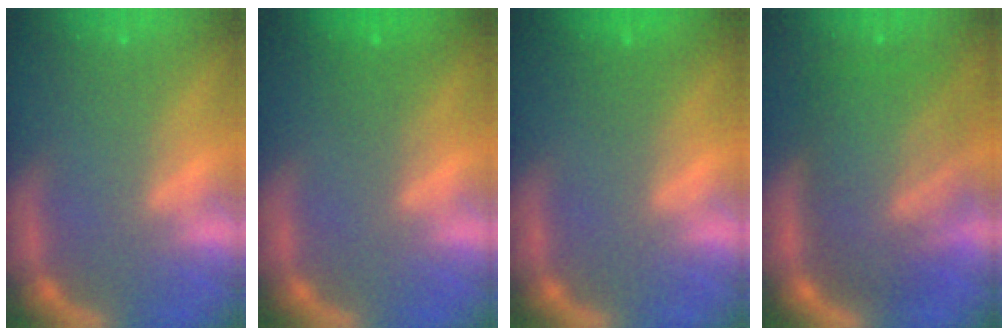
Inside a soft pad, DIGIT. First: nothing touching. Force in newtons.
{"total": 1.5}
{"total": 1.0}
{"total": 10.0}